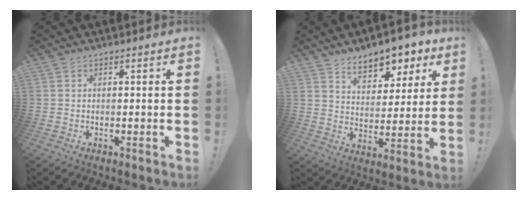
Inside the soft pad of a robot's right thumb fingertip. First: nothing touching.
{"total": 10.2, "force": [7.4, 5.6, 4.1], "torque": [-0.054, -0.053, 0.136]}